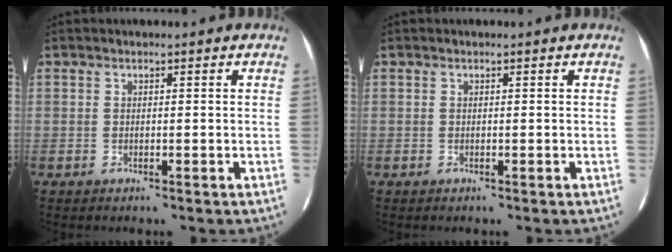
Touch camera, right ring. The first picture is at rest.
{"total": 0.0}